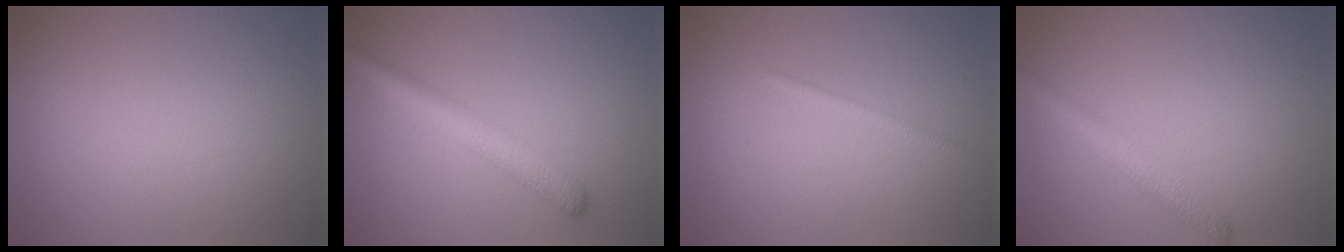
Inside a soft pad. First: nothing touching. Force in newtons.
{"total": 3.3, "press": 3.3, "slide": 0.2}
{"total": 0.5, "press": 0.5, "slide": 0.1}
{"total": 2.5, "press": 2.5, "slide": 0.1}